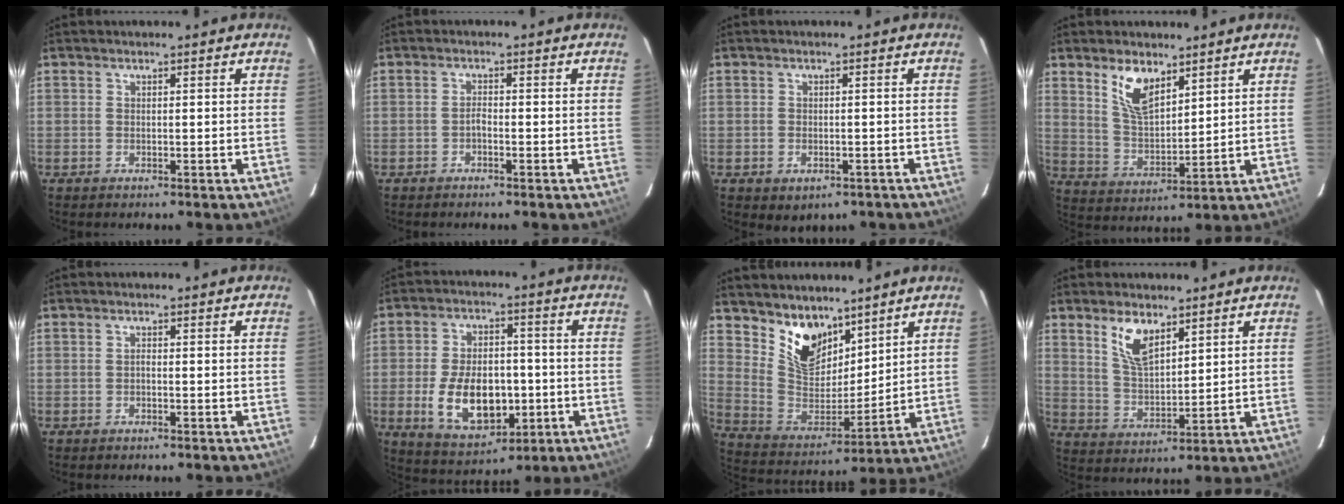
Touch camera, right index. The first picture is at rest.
{"total": 1.1, "force": [-0.8, 0.3, 0.6], "torque": [-0.013, 0.005, -0.018]}
{"total": 3.9, "force": [-1.9, 2.8, 1.9], "torque": [-0.039, -0.005, -0.013]}
{"total": 8.7, "force": [5.4, 3.8, 5.7], "torque": [-0.103, 0.003, 0.112]}
{"total": 0.5, "force": [-0.3, 0.3, 0.3], "torque": [-0.003, 0.004, -0.008]}
{"total": 14.4, "force": [-3.2, 8.5, 11.1], "torque": [-0.224, 0.000, -0.034]}
{"total": 12.4, "force": [8.7, 6.6, 6.0], "torque": [-0.116, -0.005, 0.174]}
{"total": 7.9, "force": [4.8, 3.5, 5.3], "torque": [-0.097, 0.002, 0.100]}